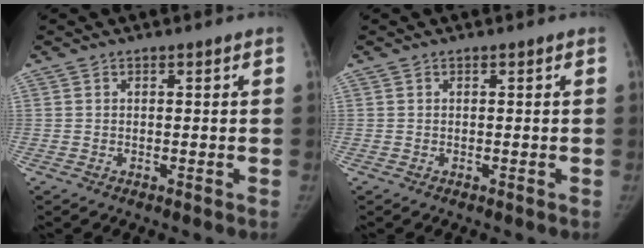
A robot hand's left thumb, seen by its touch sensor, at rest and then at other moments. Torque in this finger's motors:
{"motor_torque": [-0.11, 0.01, 0.10, 0.43, -0.01]}